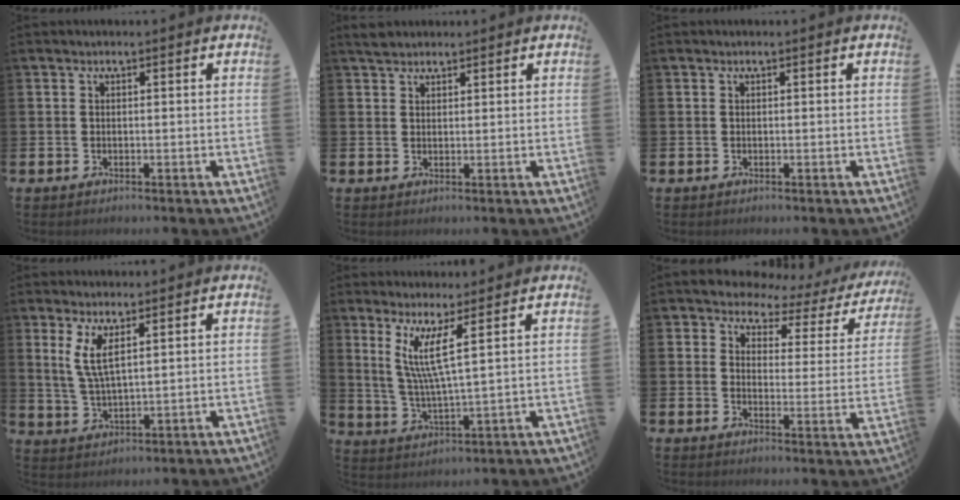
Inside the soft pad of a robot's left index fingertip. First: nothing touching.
{"total": 2.3, "force": [2.2, 0.7, 0.3], "torque": [0.006, -0.002, 0.039]}
{"total": 0.0}
{"total": 4.8, "force": [3.2, 1.1, 3.5], "torque": [-0.068, -0.011, 0.054]}
{"total": 7.0, "force": [4.3, 0.2, 5.5], "torque": [-0.109, -0.023, 0.071]}
{"total": 3.6, "force": [2.7, 2.3, 0.4], "torque": [-0.016, -0.032, 0.033]}